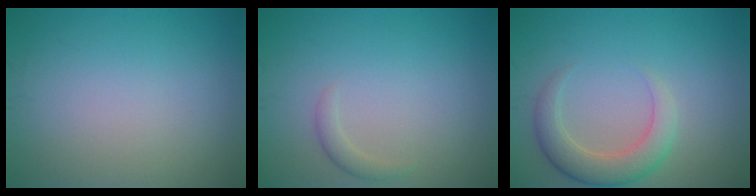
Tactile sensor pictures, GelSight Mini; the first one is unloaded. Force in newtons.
{"total": 1.1, "press": 1.1, "slide": 0.0}
{"total": 4.0, "press": 3.9, "slide": 0.4}